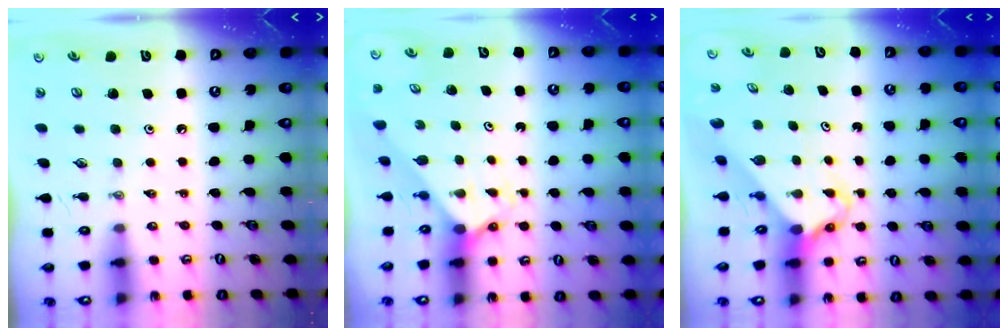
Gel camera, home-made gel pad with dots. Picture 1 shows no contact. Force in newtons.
{"total": 2.0, "press": 2.0, "slide": 0.2}
{"total": 2.7, "press": 2.7, "slide": 0.2}